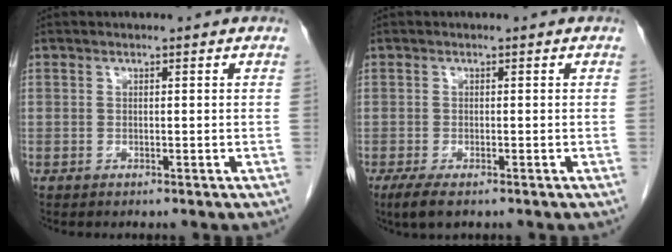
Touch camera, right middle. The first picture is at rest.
{"total": 3.6, "force": [-2.4, 1.0, 2.5], "torque": [-0.050, -0.009, -0.037]}